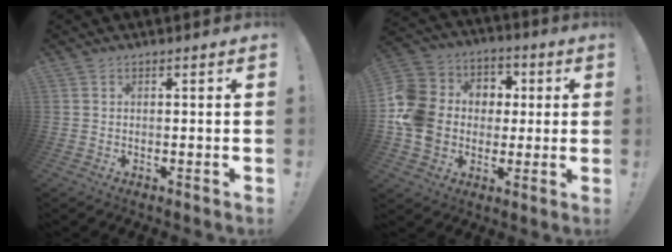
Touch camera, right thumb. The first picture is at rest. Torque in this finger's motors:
{"motor_torque": [1.84, 1.70, 1.26, -0.39, 0.08]}